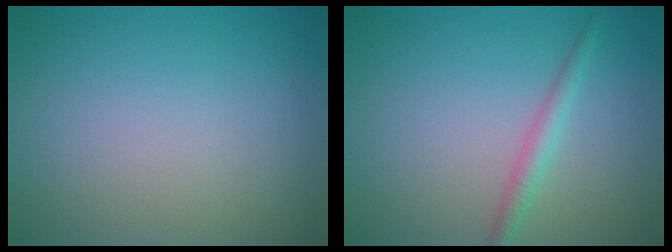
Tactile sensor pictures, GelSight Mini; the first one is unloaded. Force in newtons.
{"total": 1.7, "press": 1.7, "slide": 0.0}